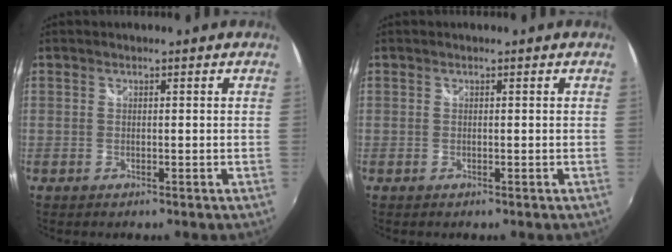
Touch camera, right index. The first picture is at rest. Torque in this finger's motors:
{"motor_torque": [0.00, 0.00, 0.00, 0.00]}